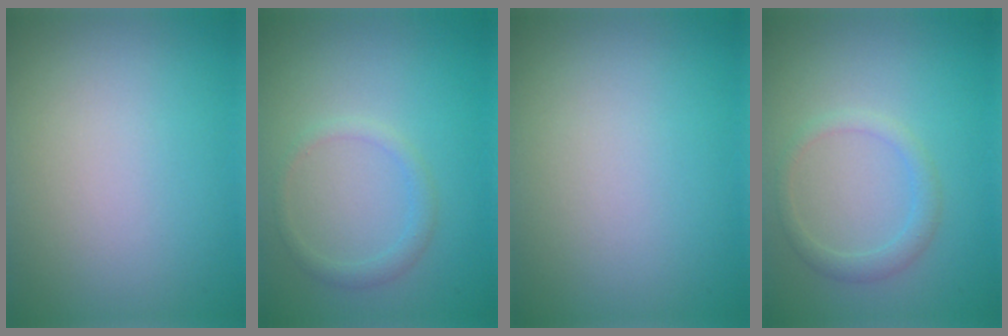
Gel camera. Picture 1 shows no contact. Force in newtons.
{"total": 1.4, "press": 1.4, "slide": 0.1}
{"total": 0.0}
{"total": 1.6, "press": 1.6, "slide": 0.1}